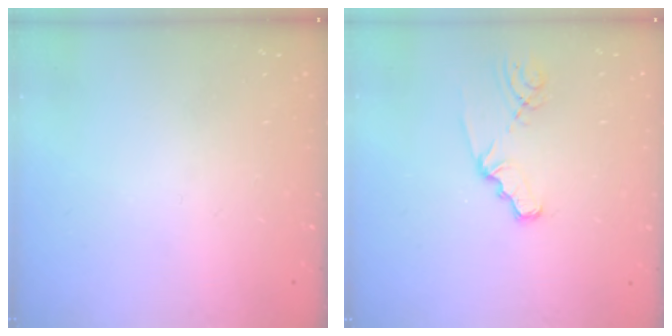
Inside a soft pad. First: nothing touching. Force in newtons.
{"total": 2.6, "press": 2.6, "slide": 0.3}